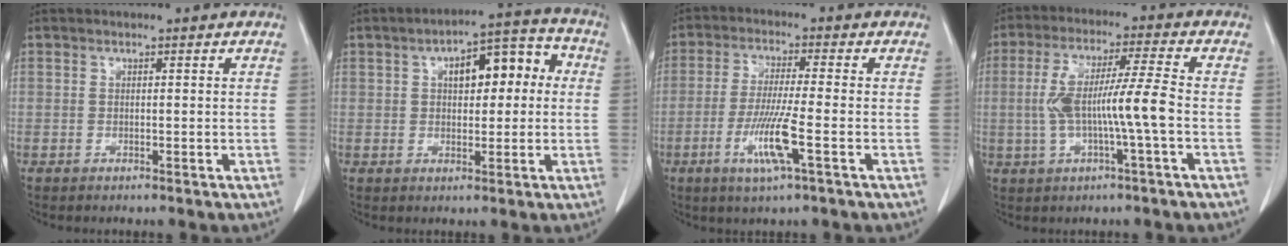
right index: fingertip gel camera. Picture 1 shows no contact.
{"total": 9.5, "force": [1.8, 4.1, 8.3], "torque": [-0.111, 0.044, 0.025]}
{"total": 8.1, "force": [-3.0, -0.3, 7.6], "torque": [-0.152, -0.016, -0.058]}
{"total": 9.6, "force": [-1.3, 0.0, 9.5], "torque": [-0.188, 0.016, -0.025]}